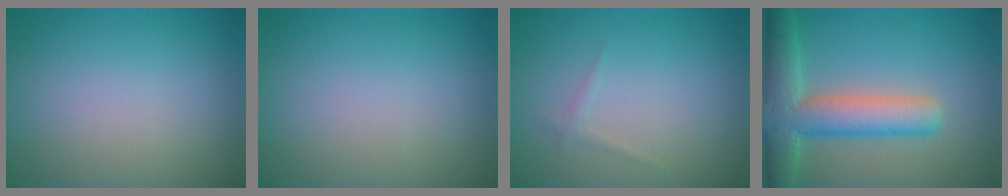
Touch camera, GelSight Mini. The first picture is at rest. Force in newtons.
{"total": 0.0}
{"total": 0.6, "press": 0.6, "slide": 0.1}
{"total": 7.1, "press": 7.1, "slide": 0.4}